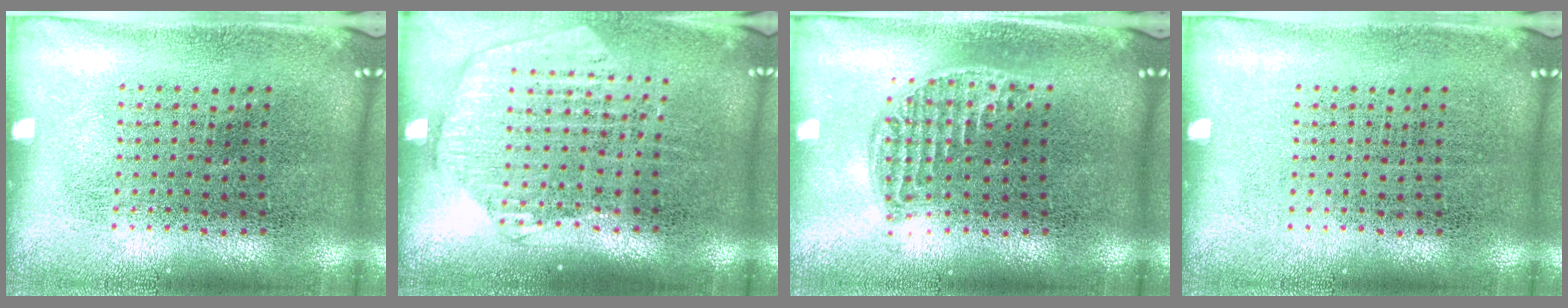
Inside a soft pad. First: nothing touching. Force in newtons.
{"total": 1.8, "press": 1.6, "slide": 0.9}
{"total": 1.2, "press": 1.1, "slide": 0.5}
{"total": 0.0}